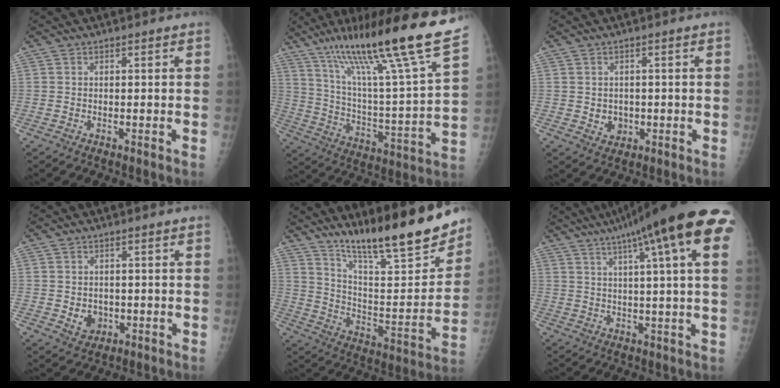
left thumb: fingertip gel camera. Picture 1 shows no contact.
{"total": 26.9, "force": [18.8, 1.3, 19.2], "torque": [-0.298, -0.069, 0.312]}
{"total": 2.9, "force": [-0.2, 2.6, 1.3], "torque": [-0.007, -0.001, 0.007]}
{"total": 3.6, "force": [-0.3, 3.1, 1.8], "torque": [-0.013, -0.002, 0.007]}
{"total": 23.1, "force": [17.7, 4.1, 14.2], "torque": [-0.192, -0.099, 0.286]}
{"total": 23.0, "force": [11.5, 3.2, 19.7], "torque": [-0.282, 0.015, 0.144]}